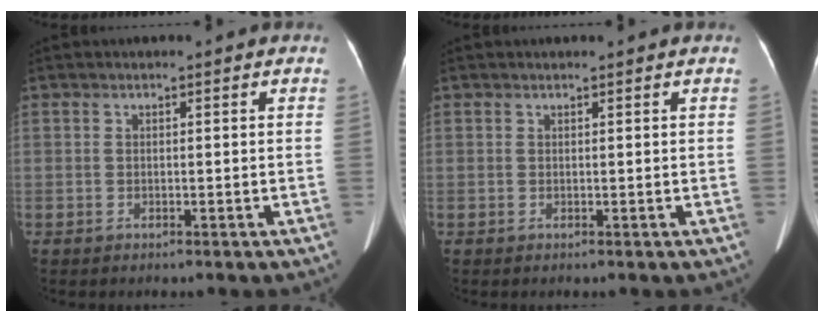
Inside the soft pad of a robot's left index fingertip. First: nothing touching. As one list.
[{"total": 0.7, "force": [0.7, 0.0, 0.2], "torque": [-0.005, 0.007, 0.011]}]